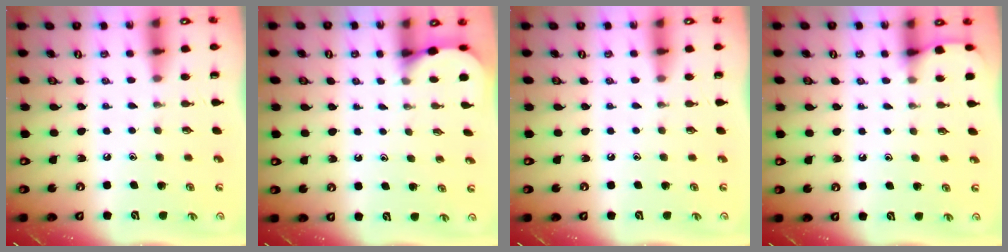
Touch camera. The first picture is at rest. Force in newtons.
{"total": 1.9, "press": 1.9, "slide": 0.2}
{"total": 0.0}
{"total": 3.9, "press": 3.9, "slide": 0.6}